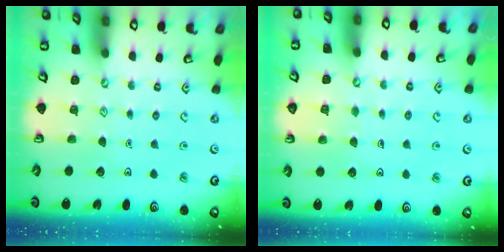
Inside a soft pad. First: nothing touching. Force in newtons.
{"total": 3.0, "press": 3.0, "slide": 0.2}